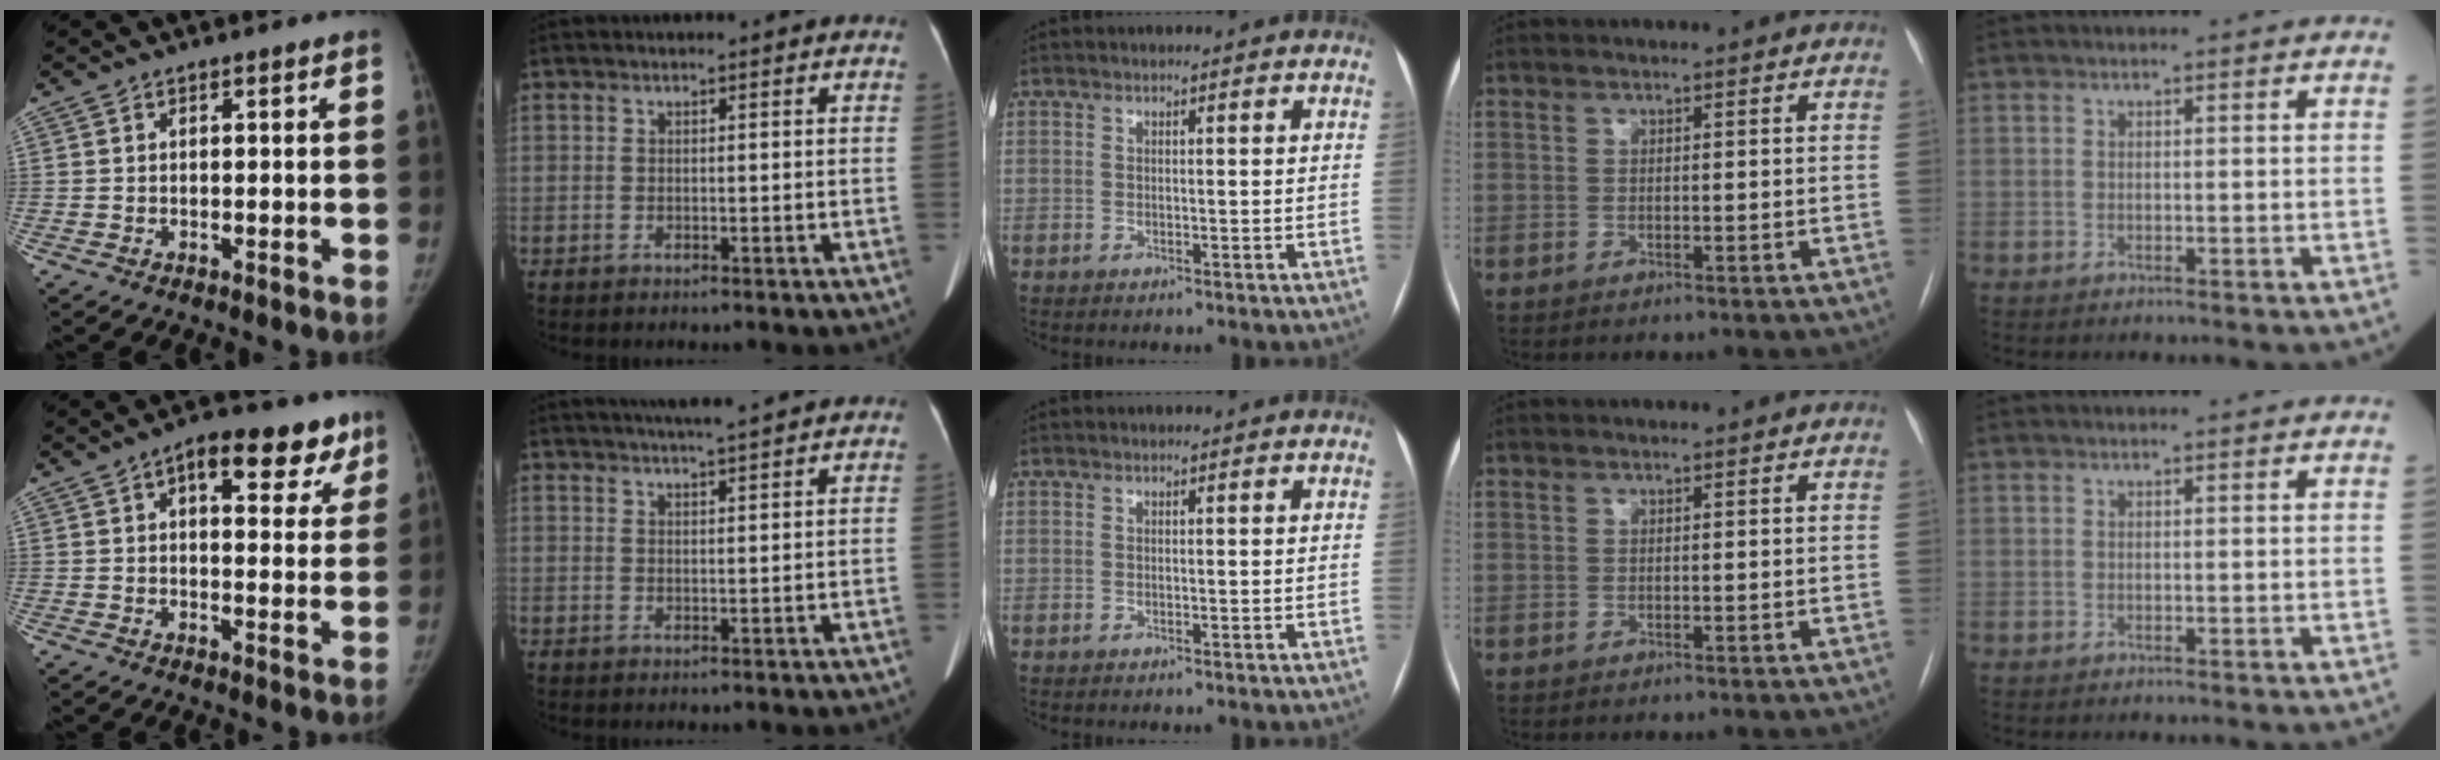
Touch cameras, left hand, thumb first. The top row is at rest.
{"thumb": {"total": 13.2, "force": [7.0, 6.4, 9.2], "torque": [-0.072, -0.008, 0.088]}, "index": {"total": 8.0, "force": [7.0, 0.3, 3.9], "torque": [-0.060, 0.025, 0.098]}}